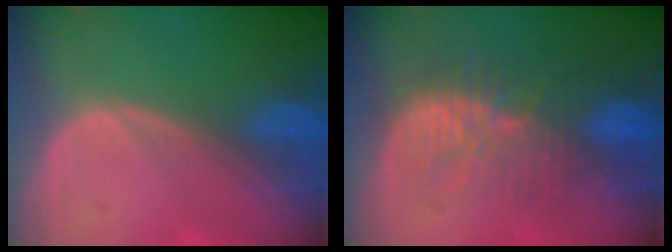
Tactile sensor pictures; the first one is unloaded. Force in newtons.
{"total": 9.3, "press": 9.0, "slide": 2.4}